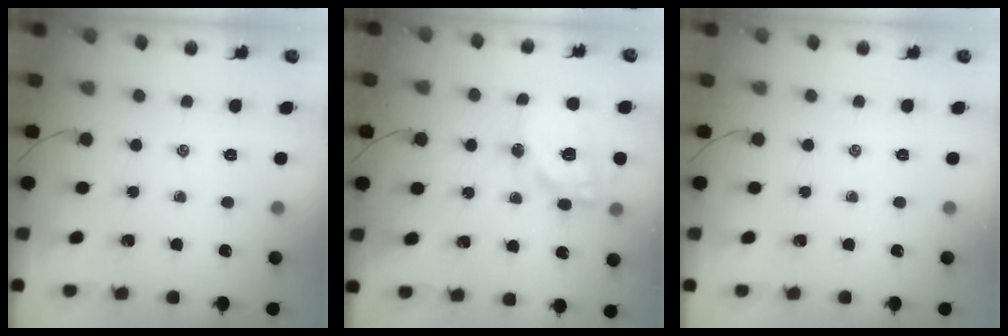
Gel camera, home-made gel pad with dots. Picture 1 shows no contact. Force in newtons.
{"total": 15.0, "press": 14.8, "slide": 2.6}
{"total": 0.0}